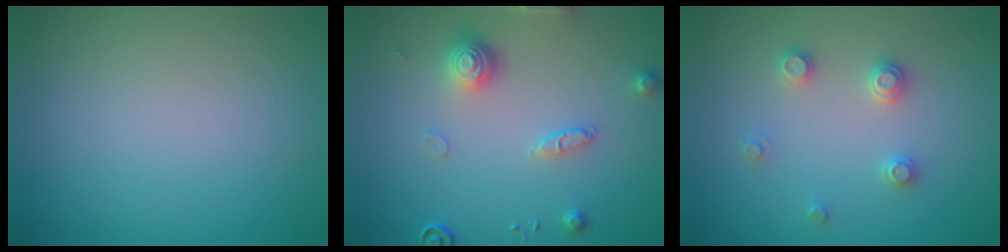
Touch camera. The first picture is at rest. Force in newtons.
{"total": 3.0, "press": 2.8, "slide": 1.1}
{"total": 2.0, "press": 2.0, "slide": 0.2}